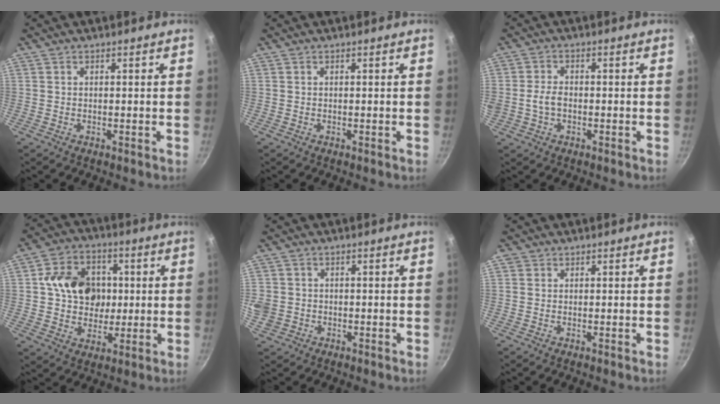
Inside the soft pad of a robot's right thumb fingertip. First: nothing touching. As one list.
[{"total": 0.0}, {"total": 3.8, "force": [-0.7, 2.7, 2.6], "torque": [-0.043, 0.014, -0.014]}, {"total": 13.7, "force": [1.8, 11.3, 7.5], "torque": [-0.091, 0.012, 0.026]}, {"total": 5.7, "force": [-0.5, 5.2, 2.2], "torque": [-0.053, 0.008, -0.003]}, {"total": 0.9, "force": [0.3, 0.9, 0.2], "torque": [0.002, 0.000, 0.000]}]